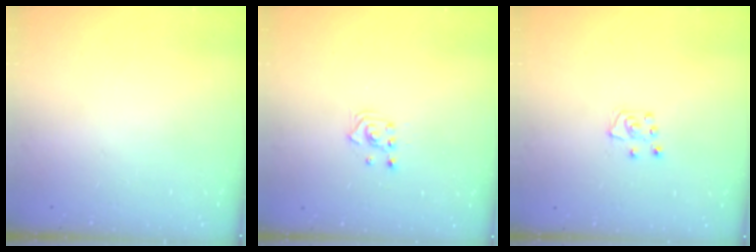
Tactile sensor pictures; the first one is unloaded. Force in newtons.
{"total": 2.5, "press": 2.5, "slide": 0.3}
{"total": 6.4, "press": 6.3, "slide": 0.5}